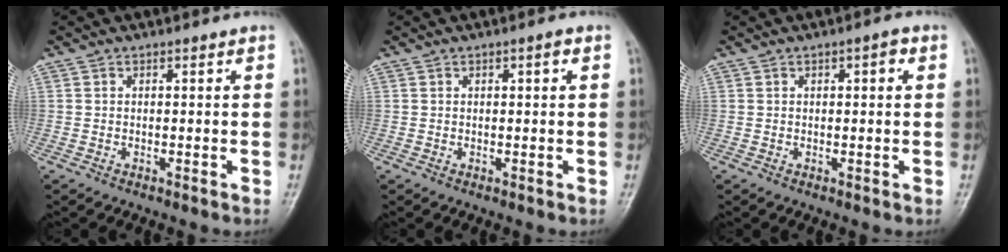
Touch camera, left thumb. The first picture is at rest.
{"total": 1.3, "force": [0.4, 0.3, 1.2], "torque": [-0.017, 0.002, 0.005]}
{"total": 2.1, "force": [0.7, 0.8, 1.9], "torque": [-0.024, 0.003, 0.007]}